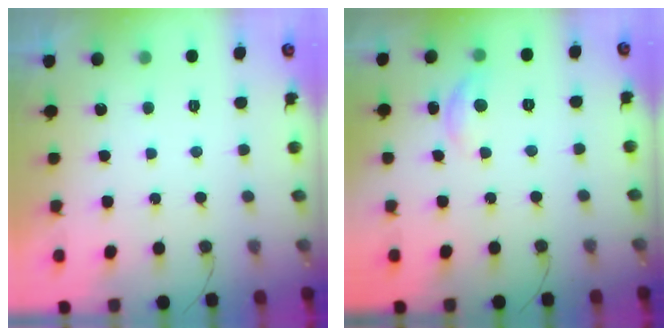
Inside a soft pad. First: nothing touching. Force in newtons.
{"total": 6.0, "press": 5.9, "slide": 0.5}